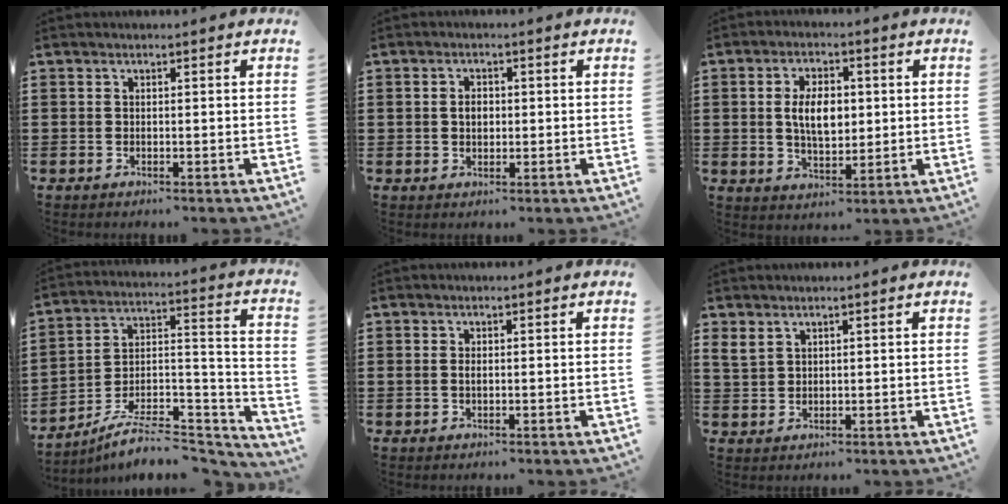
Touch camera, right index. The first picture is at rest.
{"total": 2.5, "force": [0.2, 1.7, 1.9], "torque": [-0.039, 0.007, 0.002]}
{"total": 6.4, "force": [0.6, 3.5, 5.3], "torque": [-0.100, 0.003, 0.001]}
{"total": 7.9, "force": [-6.3, 2.5, 4.0], "torque": [-0.060, 0.011, -0.120]}
{"total": 0.9, "force": [0.1, 0.4, 0.7], "torque": [-0.017, 0.002, 0.002]}
{"total": 2.5, "force": [2.0, 1.2, 0.7], "torque": [-0.020, 0.006, 0.040]}